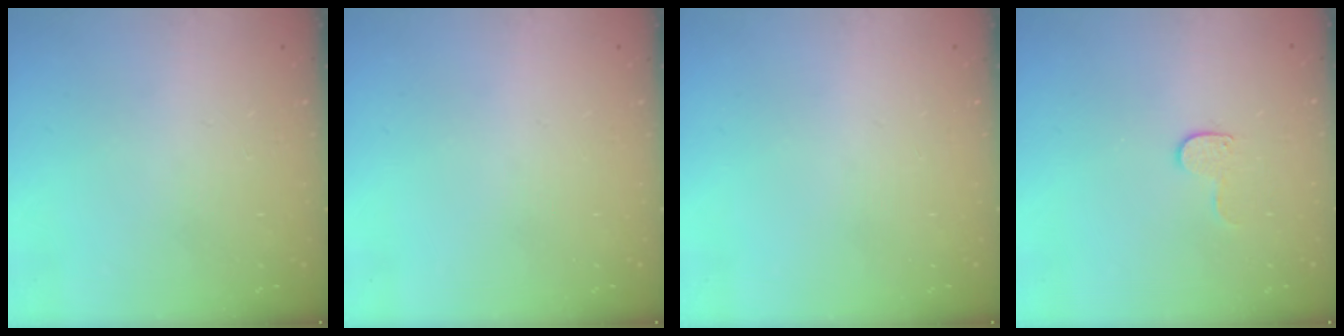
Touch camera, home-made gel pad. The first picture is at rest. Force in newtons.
{"total": 0.0}
{"total": 0.0}
{"total": 5.5, "press": 5.5, "slide": 0.5}